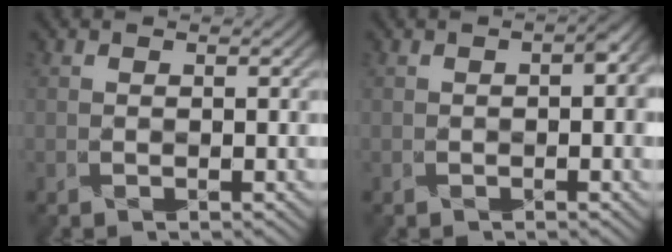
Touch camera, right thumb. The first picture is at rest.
{"total": 3.9, "force": [0.0, 1.8, 3.4], "torque": [-0.043, -0.001, 0.002]}